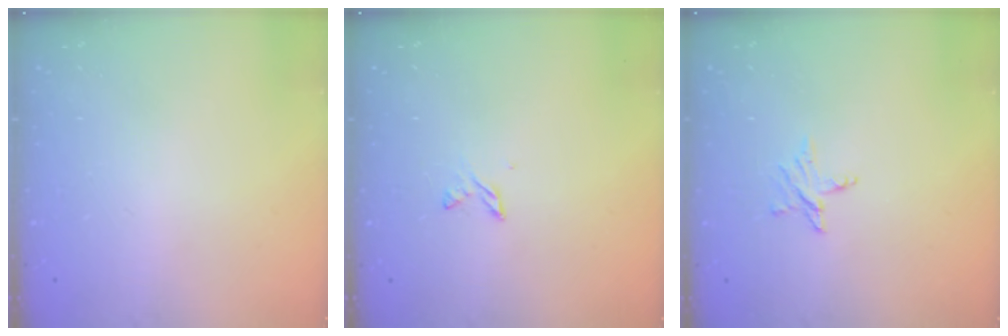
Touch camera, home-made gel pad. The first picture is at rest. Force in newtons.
{"total": 3.0, "press": 2.9, "slide": 0.4}
{"total": 3.7, "press": 3.7, "slide": 0.3}